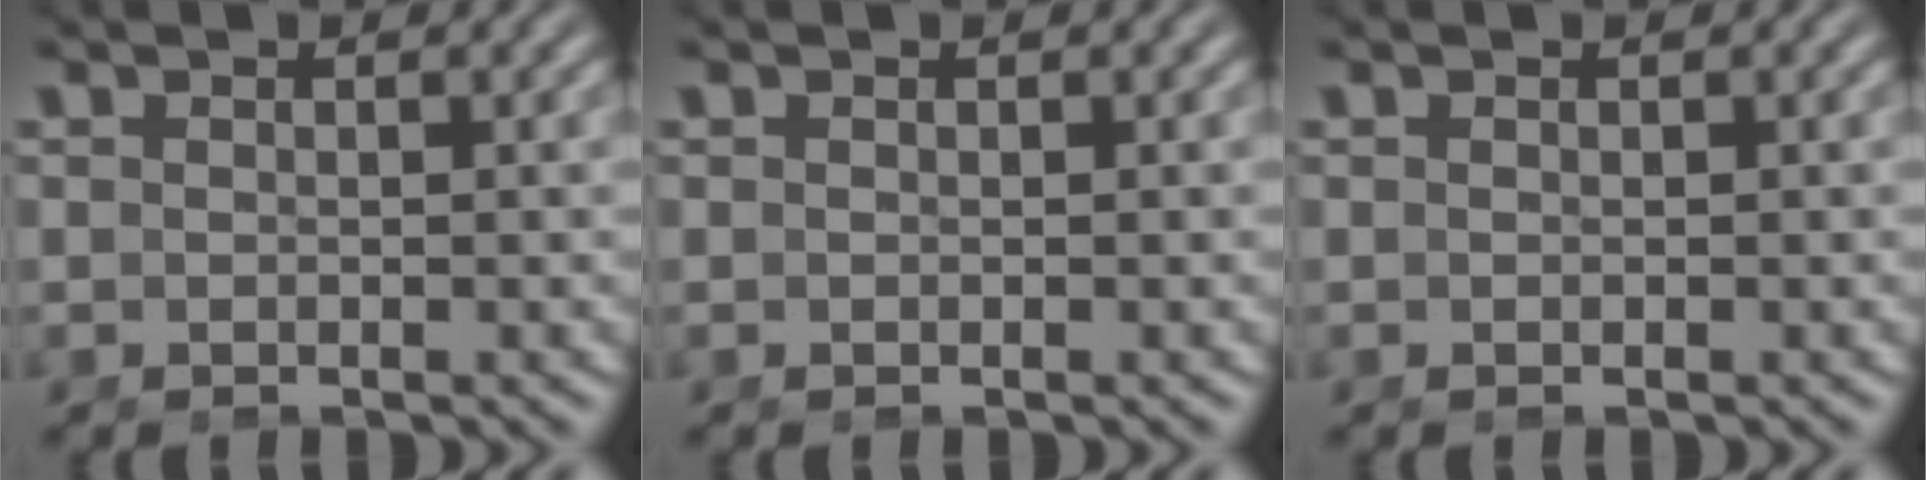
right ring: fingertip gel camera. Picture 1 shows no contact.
{"total": 0.0}
{"total": 0.0}